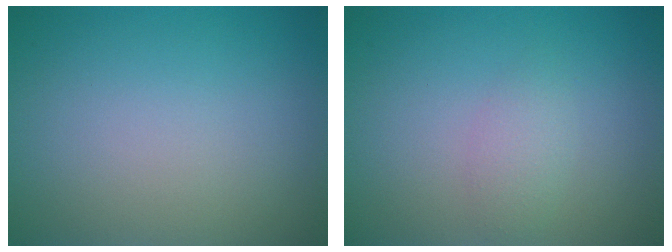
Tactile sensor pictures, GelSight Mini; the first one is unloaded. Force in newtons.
{"total": 1.5, "press": 1.5, "slide": 0.0}